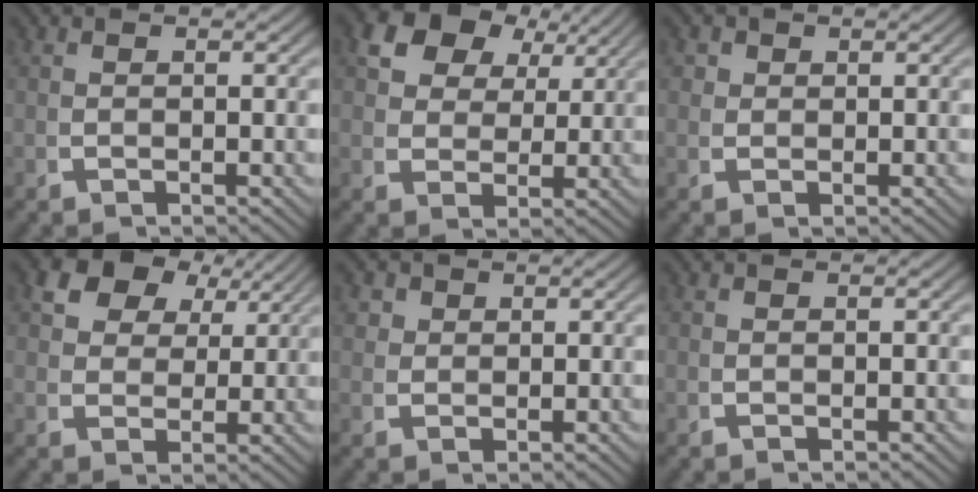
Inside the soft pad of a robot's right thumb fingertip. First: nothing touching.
{"total": 8.3, "force": [4.3, 5.6, 4.5], "torque": [-0.105, -0.009, 0.081]}
{"total": 1.9, "force": [0.9, 1.6, 0.6], "torque": [-0.017, -0.005, 0.019]}
{"total": 7.4, "force": [4.2, 4.7, 3.9], "torque": [-0.086, -0.006, 0.079]}
{"total": 2.6, "force": [1.3, 2.0, 0.9], "torque": [-0.026, -0.005, 0.029]}
{"total": 0.0}